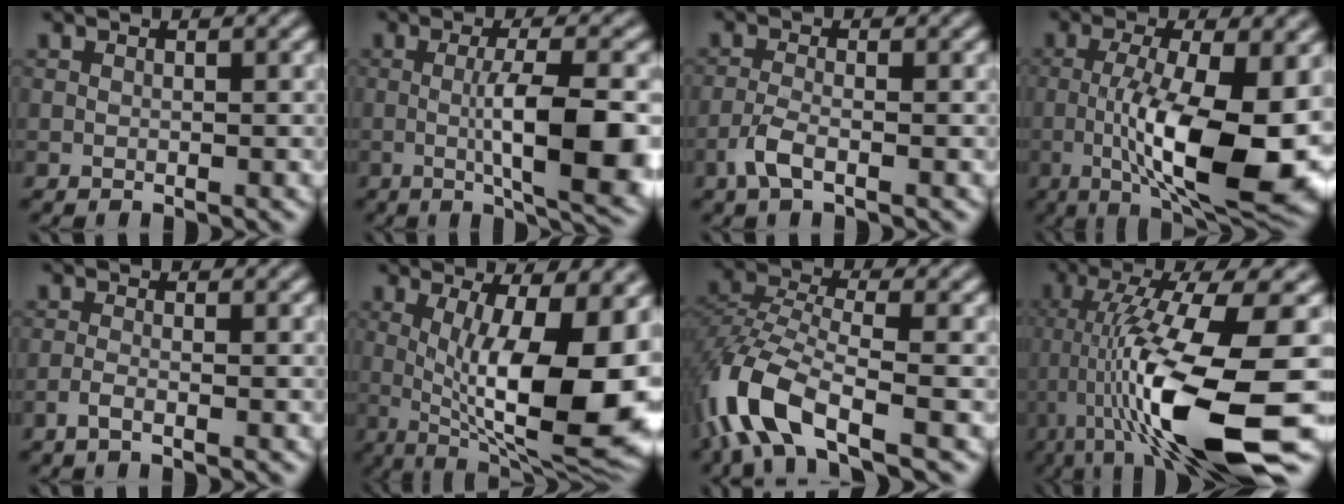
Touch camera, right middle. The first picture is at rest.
{"total": 8.8, "force": [-1.1, 1.9, 8.5], "torque": [-0.127, -0.007, -0.014]}
{"total": 2.2, "force": [-1.2, 0.7, 1.8], "torque": [-0.042, 0.001, -0.031]}
{"total": 12.5, "force": [-2.2, 3.8, 11.8], "torque": [-0.194, -0.019, -0.034]}
{"total": 1.4, "force": [-0.8, 0.3, 1.1], "torque": [-0.018, 0.003, -0.023]}
{"total": 13.2, "force": [-0.6, 4.0, 12.6], "torque": [-0.164, -0.005, -0.014]}
{"total": 8.1, "force": [-4.6, 3.2, 5.8], "torque": [-0.131, -0.002, -0.102]}
{"total": 14.2, "force": [-3.6, 2.8, 13.4], "torque": [-0.232, -0.006, -0.055]}